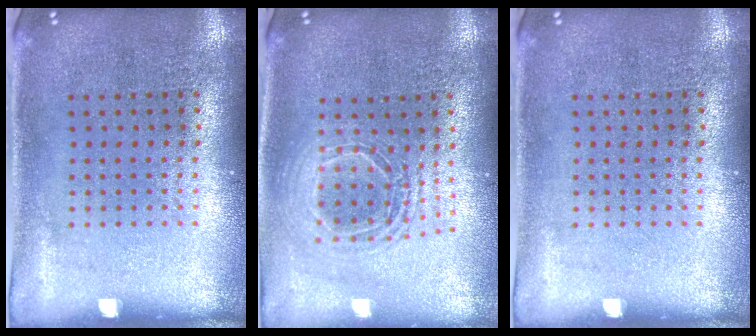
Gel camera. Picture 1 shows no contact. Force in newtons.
{"total": 1.7, "press": 1.4, "slide": 0.9}
{"total": 0.0}